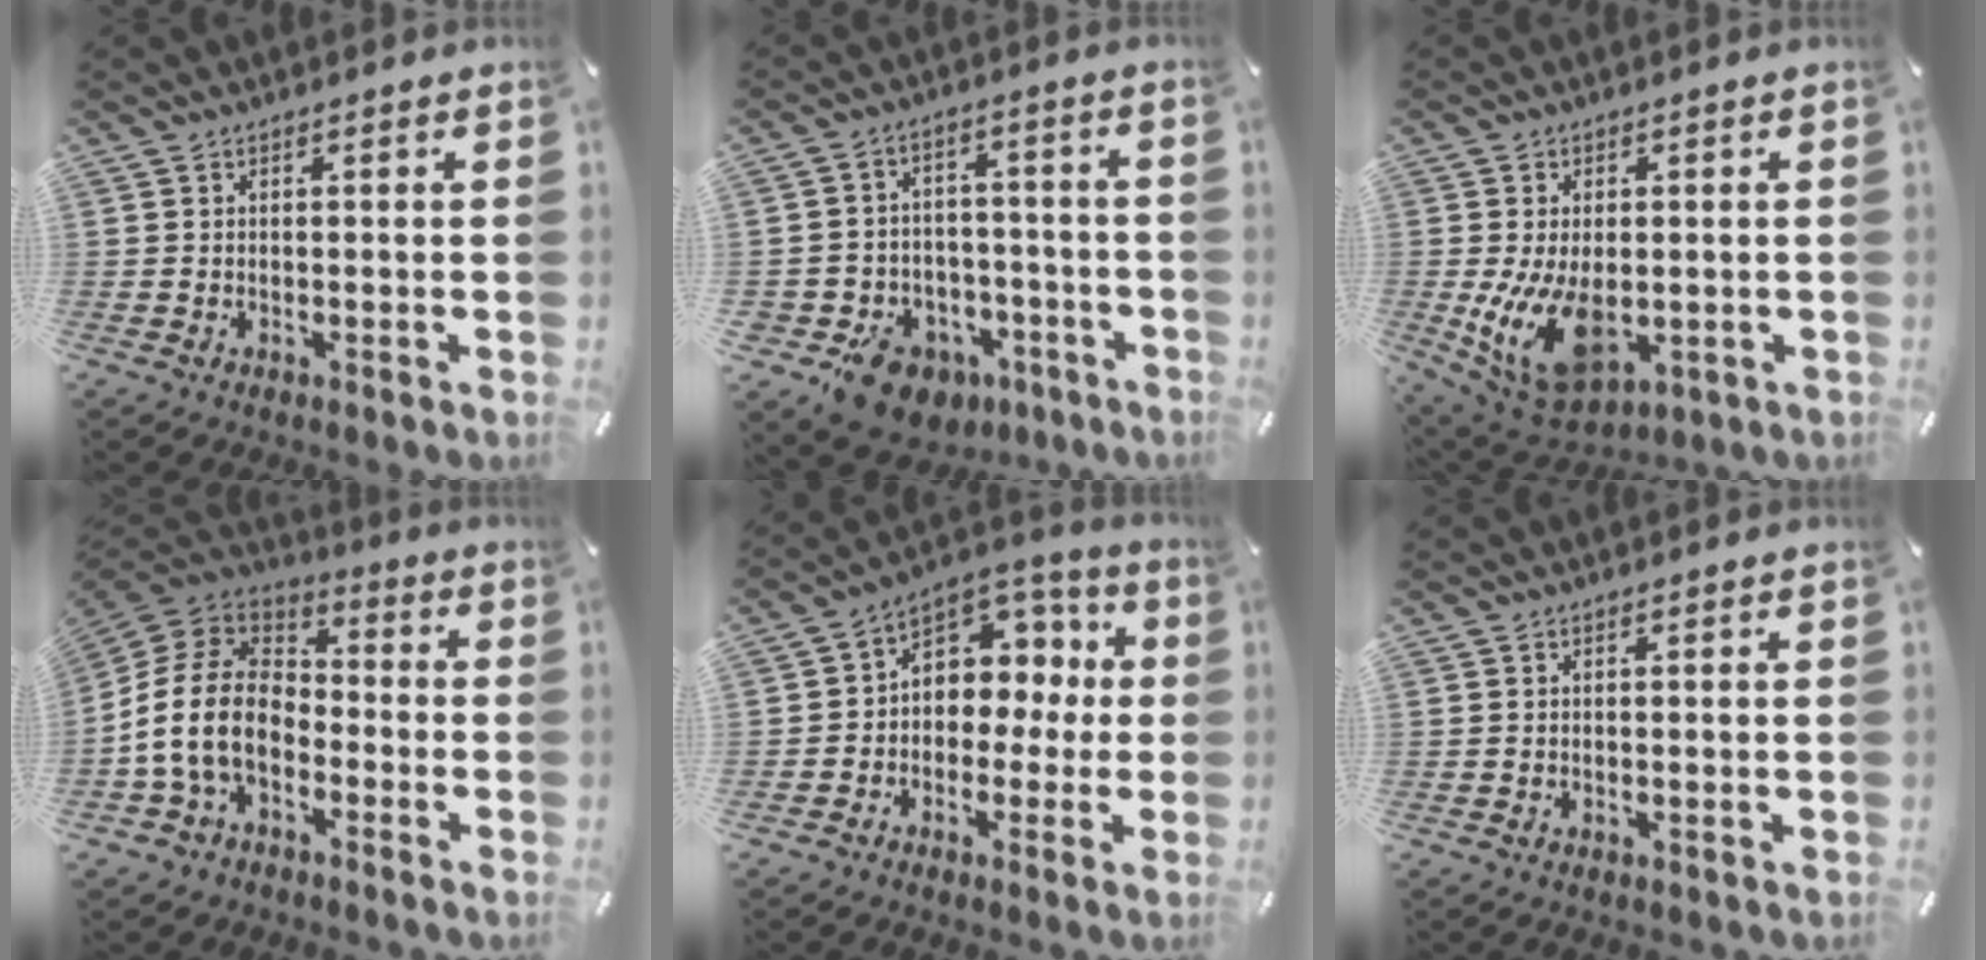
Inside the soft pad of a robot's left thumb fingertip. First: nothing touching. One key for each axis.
{"total": 10.2, "fx": -6.3, "fy": 7.4, "fz": 3.1, "tx": -0.046, "ty": 0.049, "tz": -0.106}
{"total": 13.3, "fx": -1.6, "fy": 8.6, "fz": 10.0, "tx": -0.195, "ty": -0.008, "tz": -0.021}
{"total": 14.8, "fx": -5.6, "fy": 10.3, "fz": 9.1, "tx": -0.201, "ty": 0.035, "tz": -0.105}
{"total": 8.0, "fx": 0.9, "fy": 7.4, "fz": 3.0, "tx": -0.048, "ty": -0.015, "tz": 0.020}
{"total": 0.0}